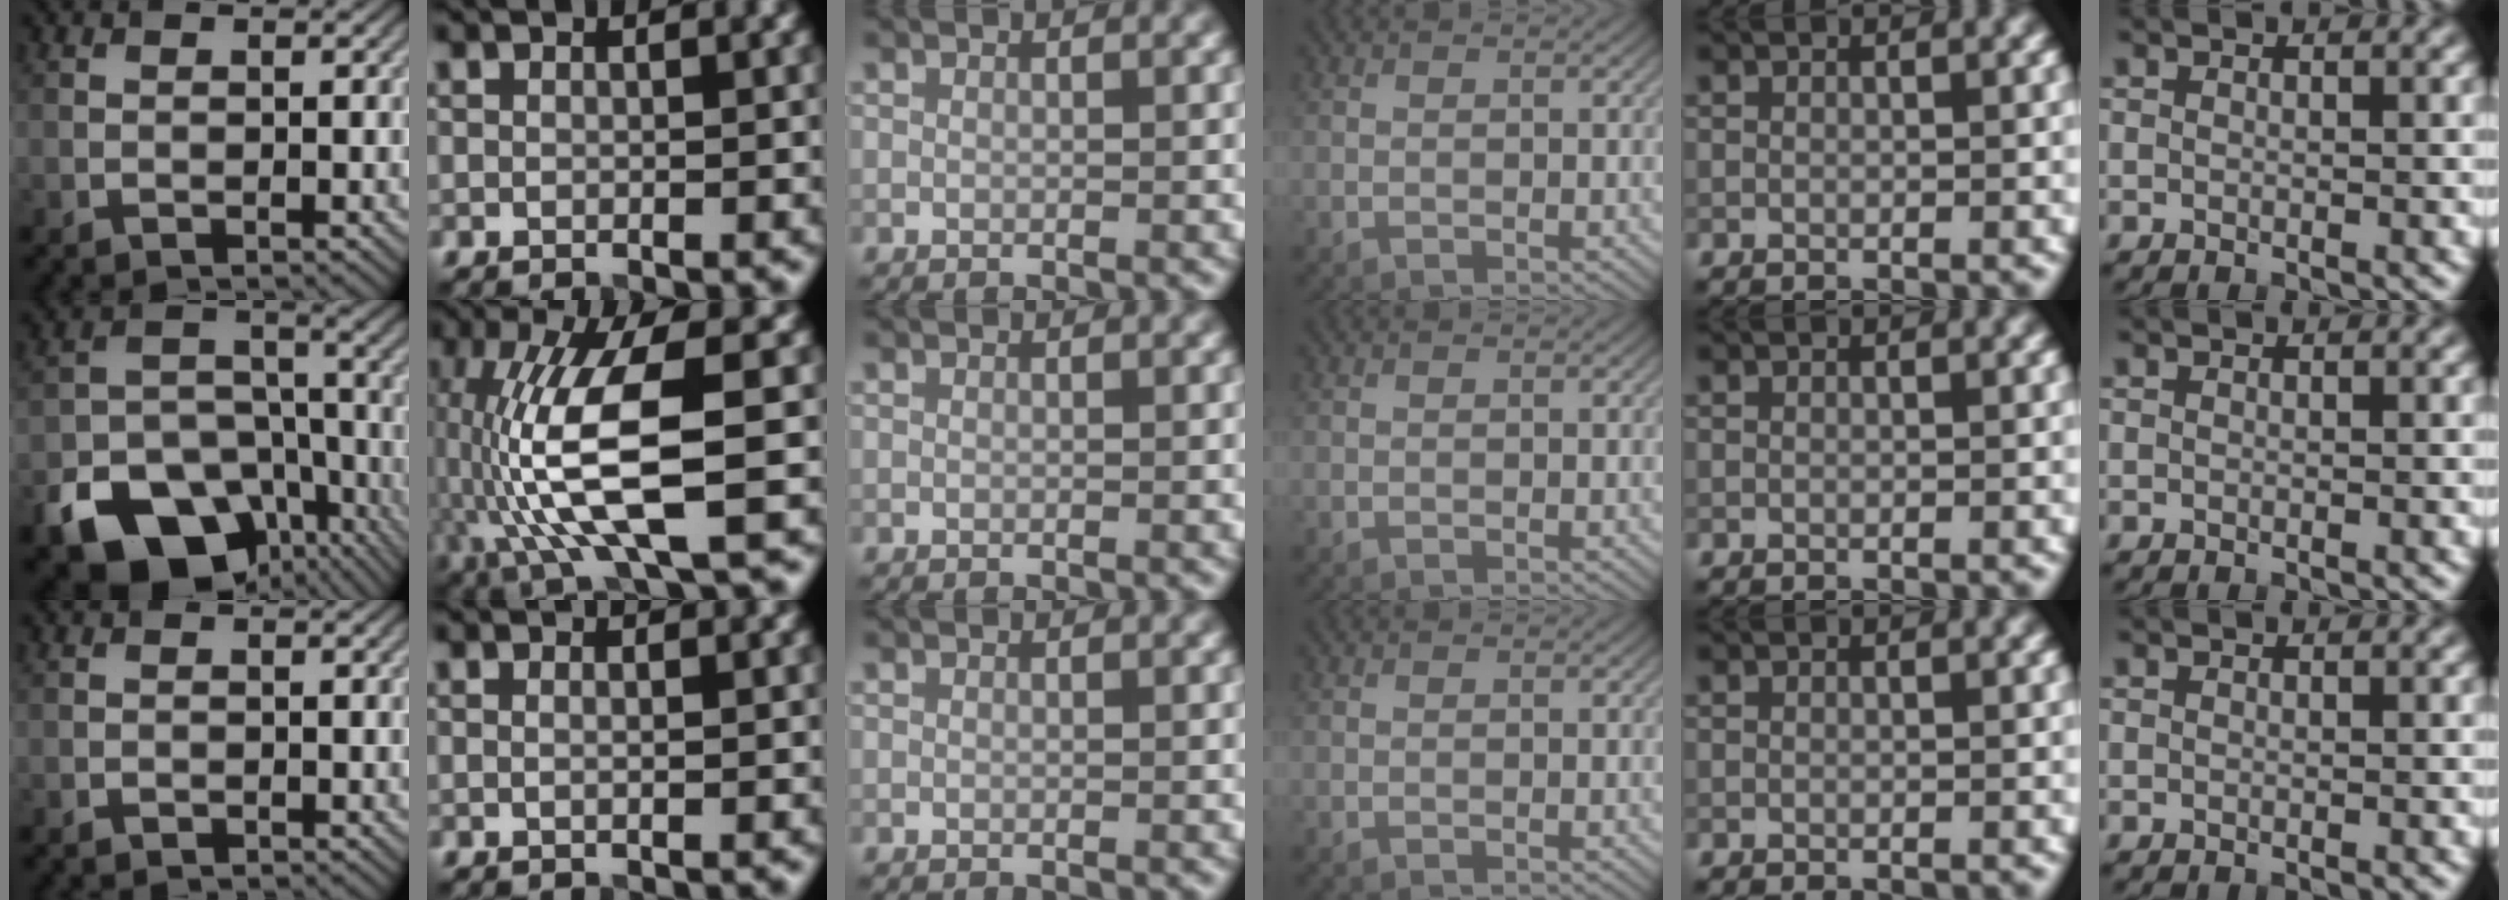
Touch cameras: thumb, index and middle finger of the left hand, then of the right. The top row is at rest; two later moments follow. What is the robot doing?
{"motion": "lift_and_place", "object": "coin"}